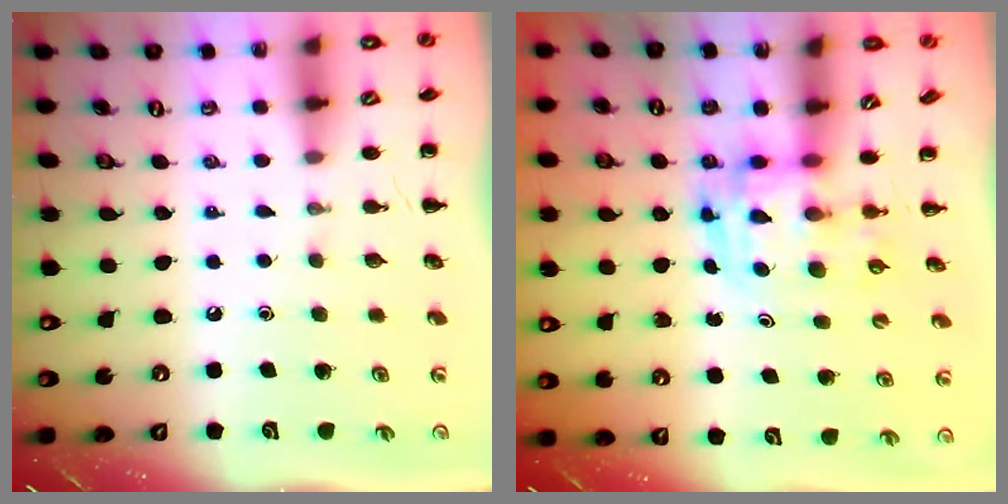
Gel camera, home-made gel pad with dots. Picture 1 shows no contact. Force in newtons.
{"total": 3.6, "press": 3.5, "slide": 0.6}